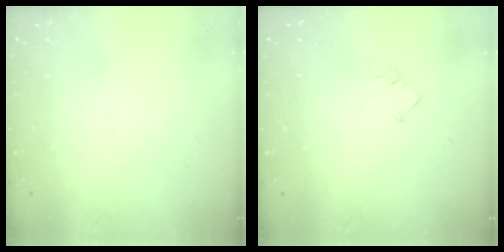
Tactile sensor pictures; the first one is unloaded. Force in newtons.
{"total": 1.9, "press": 1.9, "slide": 0.3}